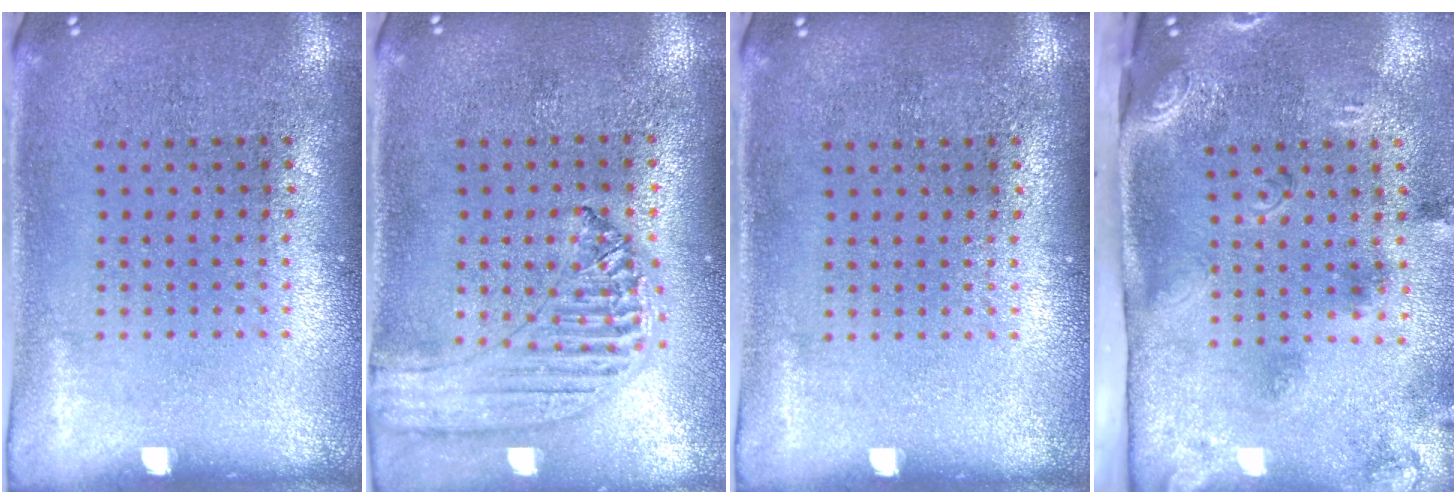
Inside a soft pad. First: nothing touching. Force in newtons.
{"total": 1.2, "press": 1.2, "slide": 0.2}
{"total": 0.0}
{"total": 3.0, "press": 1.9, "slide": 2.3}